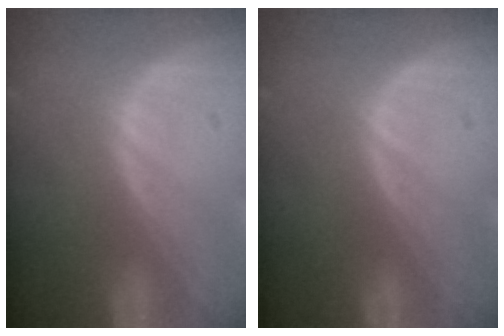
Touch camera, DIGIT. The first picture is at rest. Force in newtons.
{"total": 0.0}